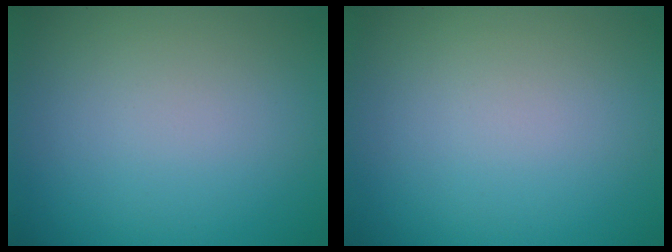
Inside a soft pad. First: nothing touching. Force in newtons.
{"total": 0.0}